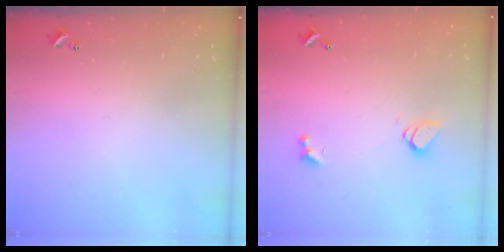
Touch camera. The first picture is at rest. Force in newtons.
{"total": 2.2, "press": 2.2, "slide": 0.5}